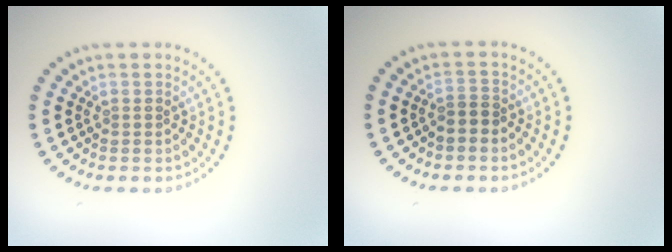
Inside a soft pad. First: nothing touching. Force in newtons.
{"total": 1.5, "press": 1.3, "slide": 0.7}